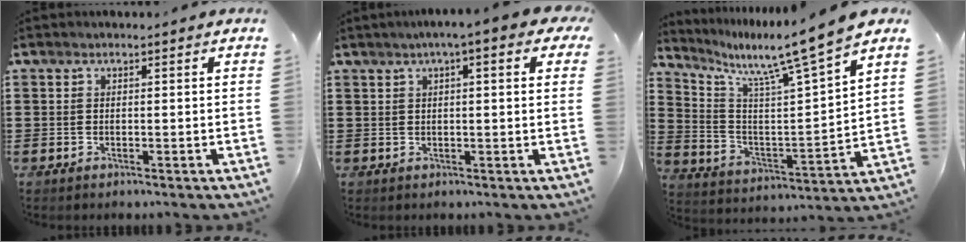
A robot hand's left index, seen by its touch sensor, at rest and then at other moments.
{"total": 4.0, "force": [1.8, 0.3, 3.6], "torque": [-0.072, 0.005, 0.028]}
{"total": 8.7, "force": [7.6, -1.0, 4.3], "torque": [-0.109, -0.070, 0.114]}